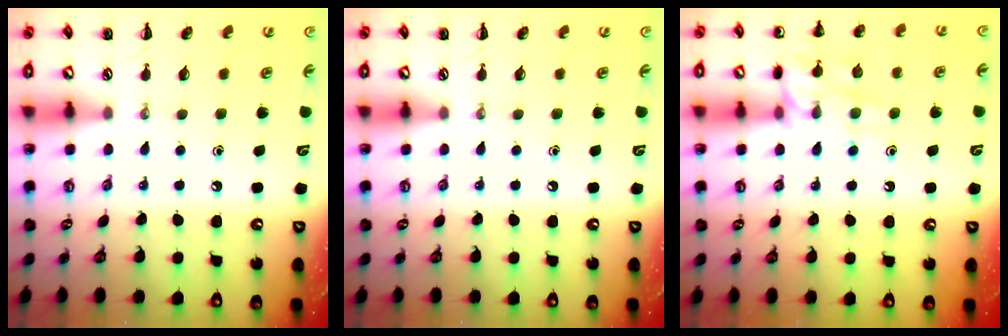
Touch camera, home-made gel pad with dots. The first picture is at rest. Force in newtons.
{"total": 0.0}
{"total": 13.3, "press": 13.2, "slide": 0.9}